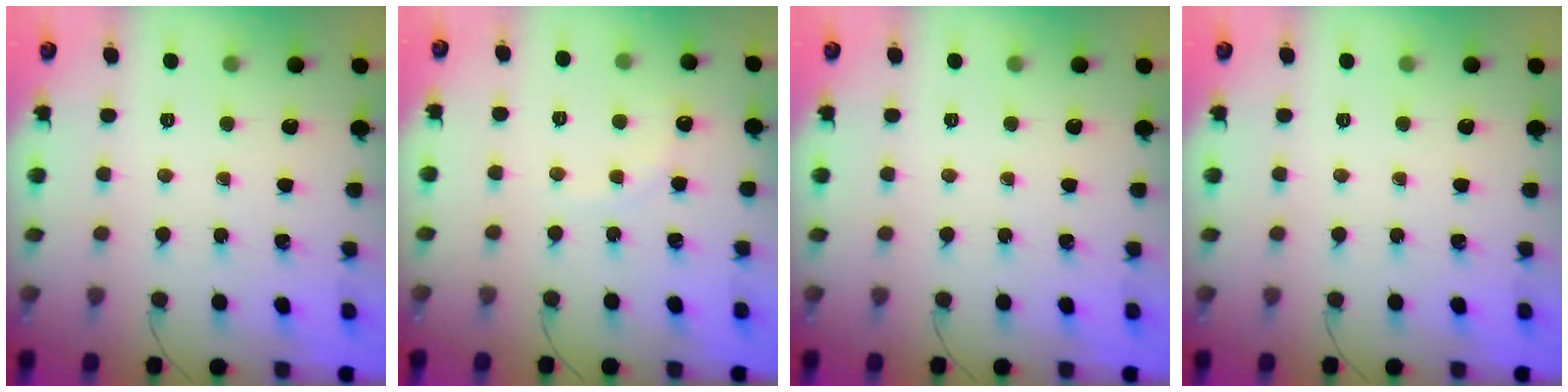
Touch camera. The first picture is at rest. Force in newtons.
{"total": 3.6, "press": 3.4, "slide": 0.9}
{"total": 0.0}
{"total": 0.0}